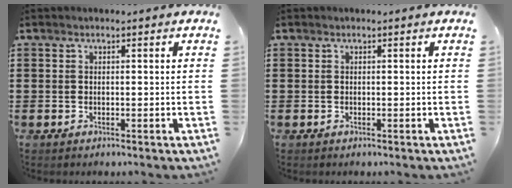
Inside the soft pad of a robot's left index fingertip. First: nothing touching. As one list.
[{"total": 0.0}]